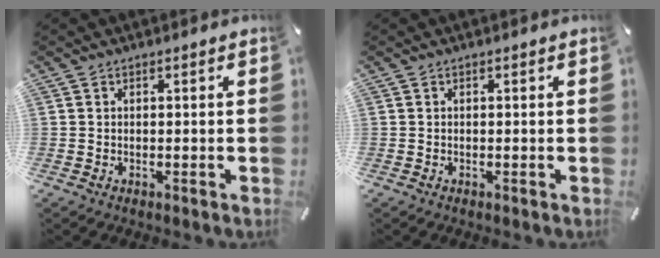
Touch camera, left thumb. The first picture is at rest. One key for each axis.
{"total": 0.0}